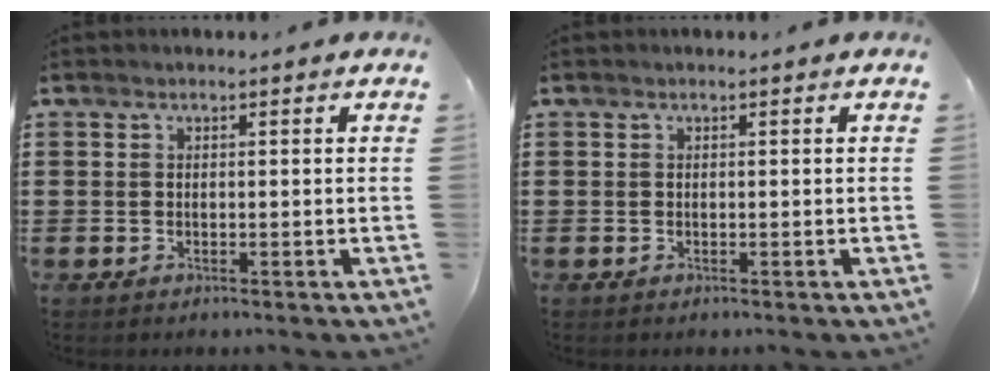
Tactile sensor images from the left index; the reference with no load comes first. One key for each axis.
{"total": 0.0}